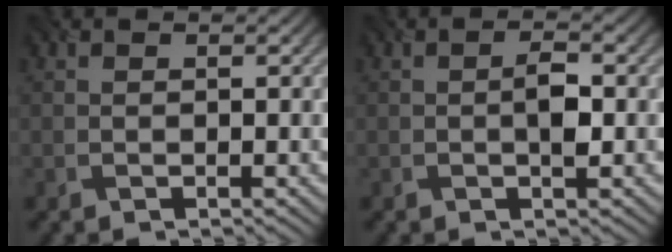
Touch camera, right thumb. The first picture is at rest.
{"total": 2.4, "force": [-0.2, 0.9, 2.2], "torque": [-0.039, 0.003, -0.005]}